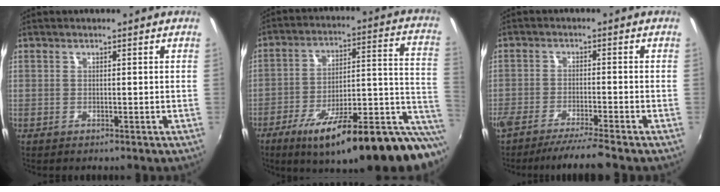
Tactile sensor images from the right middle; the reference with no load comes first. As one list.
[{"total": 26.1, "force": [-15.7, 4.4, 20.5], "torque": [-0.265, -0.029, -0.233]}, {"total": 7.4, "force": [-6.5, -0.9, 3.4], "torque": [-0.073, -0.014, -0.107]}]